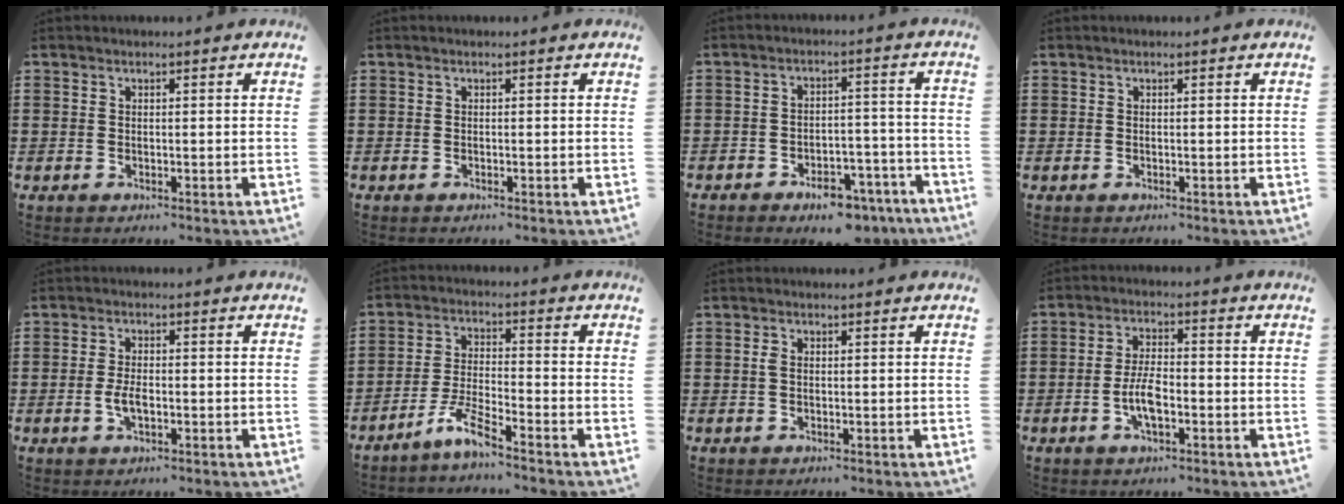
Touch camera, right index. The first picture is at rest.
{"total": 0.0}
{"total": 6.5, "force": [-5.9, 1.6, 2.2], "torque": [-0.030, 0.020, -0.108]}
{"total": 0.0}
{"total": 3.2, "force": [-0.7, 1.4, 2.7], "torque": [-0.065, -0.002, -0.018]}
{"total": 5.6, "force": [-4.7, -0.1, 3.1], "torque": [-0.081, -0.013, -0.095]}
{"total": 1.2, "force": [0.0, 0.5, 1.0], "torque": [-0.022, 0.004, -0.001]}
{"total": 5.6, "force": [-1.7, 2.2, 4.8], "torque": [-0.111, -0.001, -0.039]}